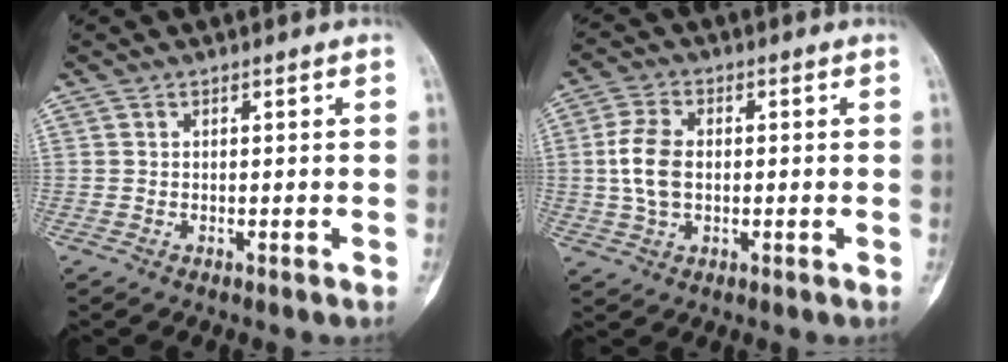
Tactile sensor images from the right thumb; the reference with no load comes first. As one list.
[{"total": 7.5, "force": [0.1, 4.8, 5.8], "torque": [-0.120, 0.009, 0.001]}]